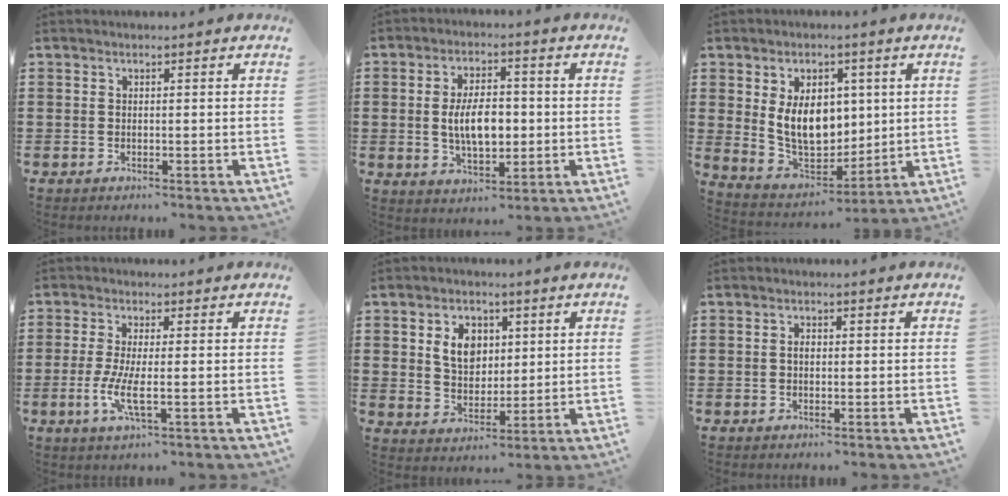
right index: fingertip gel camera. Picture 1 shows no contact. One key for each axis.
{"total": 7.3, "fx": -0.1, "fy": 3.8, "fz": 6.2, "tx": -0.100, "ty": 0.000, "tz": -0.010}
{"total": 10.0, "fx": 1.7, "fy": 7.0, "fz": 6.9, "tx": -0.127, "ty": 0.005, "tz": 0.028}
{"total": 5.0, "fx": -1.1, "fy": 0.9, "fz": 4.8, "tx": -0.105, "ty": -0.011, "tz": -0.025}
{"total": 6.1, "fx": 2.0, "fy": 4.7, "fz": 3.4, "tx": -0.076, "ty": 0.014, "tz": 0.032}
{"total": 1.2, "fx": 0.0, "fy": 0.6, "fz": 1.0, "tx": -0.021, "ty": 0.003, "tz": 0.000}